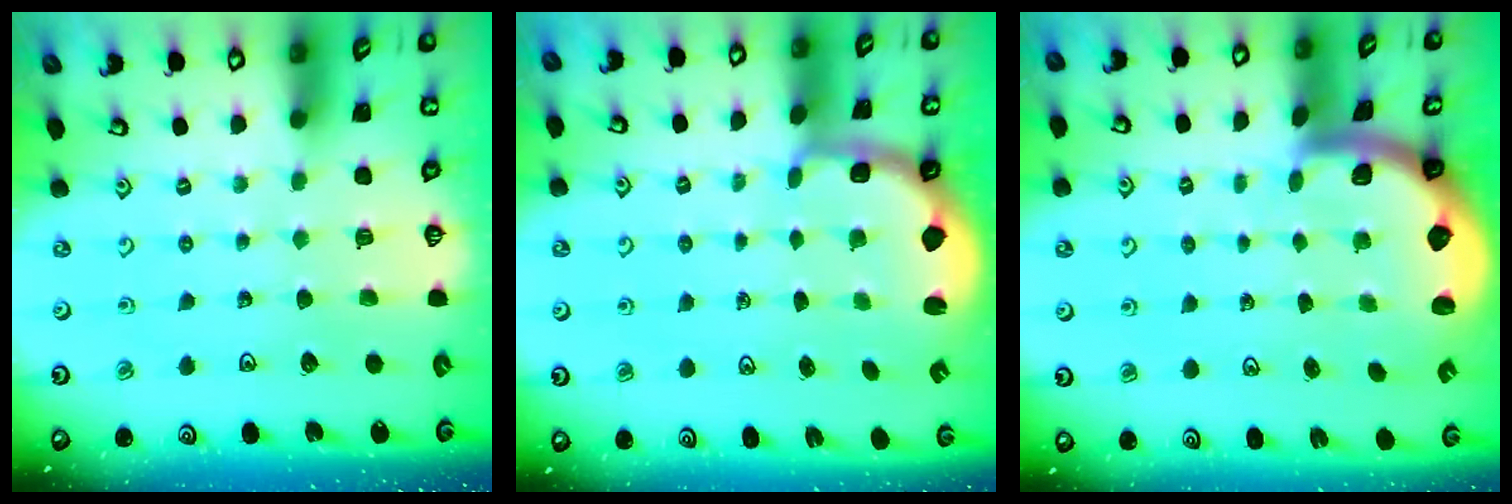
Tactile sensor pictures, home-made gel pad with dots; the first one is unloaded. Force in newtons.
{"total": 2.1, "press": 1.4, "slide": 1.6}
{"total": 1.9, "press": 1.8, "slide": 0.5}